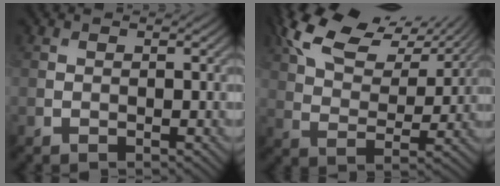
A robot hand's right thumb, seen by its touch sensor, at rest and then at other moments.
{"total": 12.9, "force": [8.4, 5.2, 8.2], "torque": [-0.169, 0.014, 0.154]}